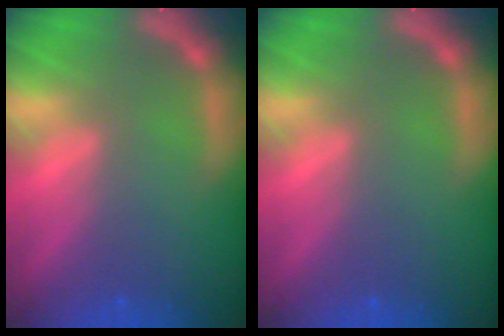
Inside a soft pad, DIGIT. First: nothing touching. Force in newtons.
{"total": 0.0}